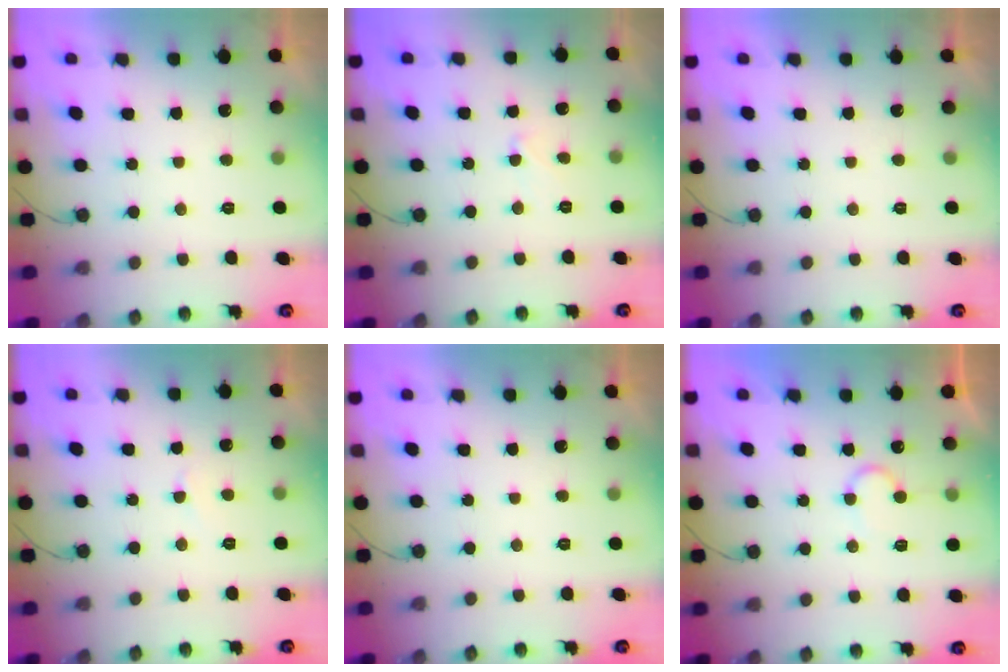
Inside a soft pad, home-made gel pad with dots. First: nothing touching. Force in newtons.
{"total": 3.2, "press": 3.2, "slide": 0.4}
{"total": 1.9, "press": 1.9, "slide": 0.0}
{"total": 3.0, "press": 3.0, "slide": 0.4}
{"total": 0.0}
{"total": 7.5, "press": 7.4, "slide": 0.6}